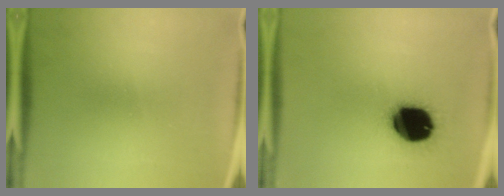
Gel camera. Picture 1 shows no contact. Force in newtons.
{"total": 19.8}